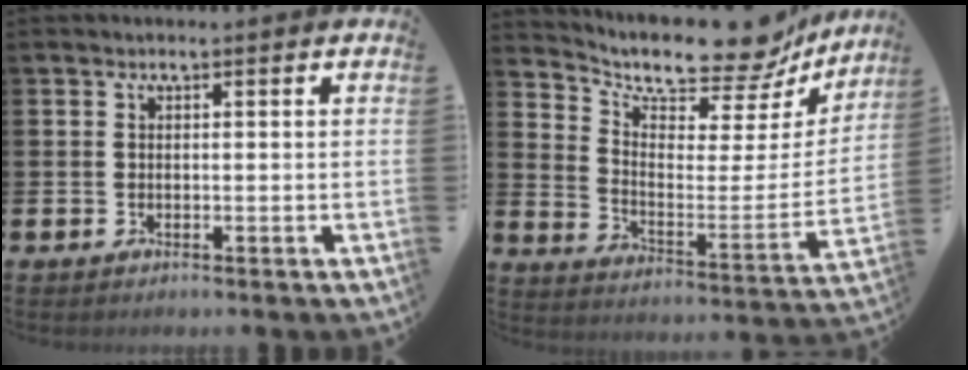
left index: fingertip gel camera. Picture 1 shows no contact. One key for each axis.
{"total": 11.9, "fx": 10.6, "fy": 3.8, "fz": 4.1, "tx": -0.095, "ty": -0.086, "tz": 0.177}